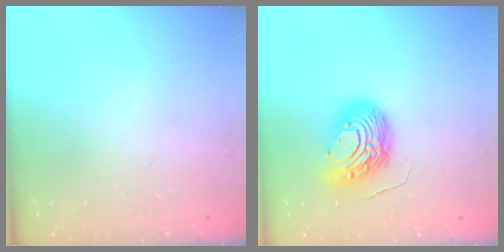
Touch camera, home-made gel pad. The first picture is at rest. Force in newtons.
{"total": 12.0, "press": 12.0, "slide": 1.1}